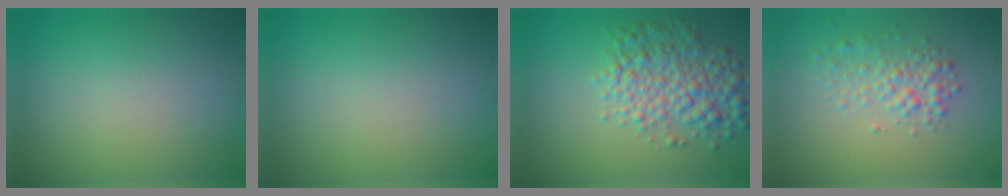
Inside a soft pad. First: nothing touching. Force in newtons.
{"total": 0.0}
{"total": 5.0, "press": 5.0, "slide": 0.1}
{"total": 2.5, "press": 2.5, "slide": 0.1}